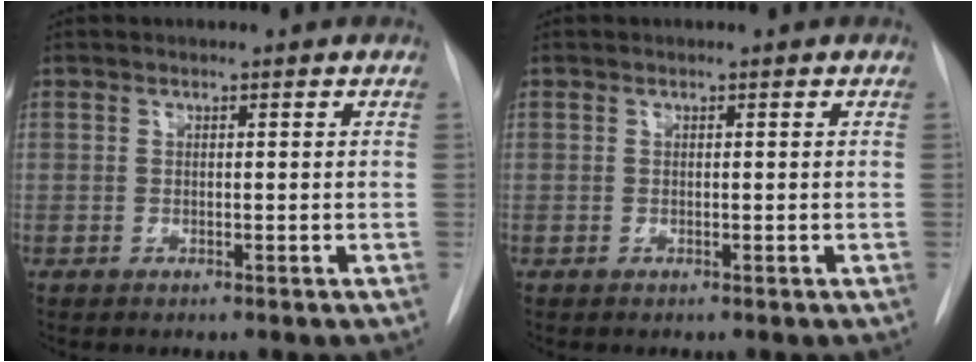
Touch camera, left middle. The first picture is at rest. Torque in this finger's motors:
{"motor_torque": [-0.07, -0.05, 0.03, 0.00]}